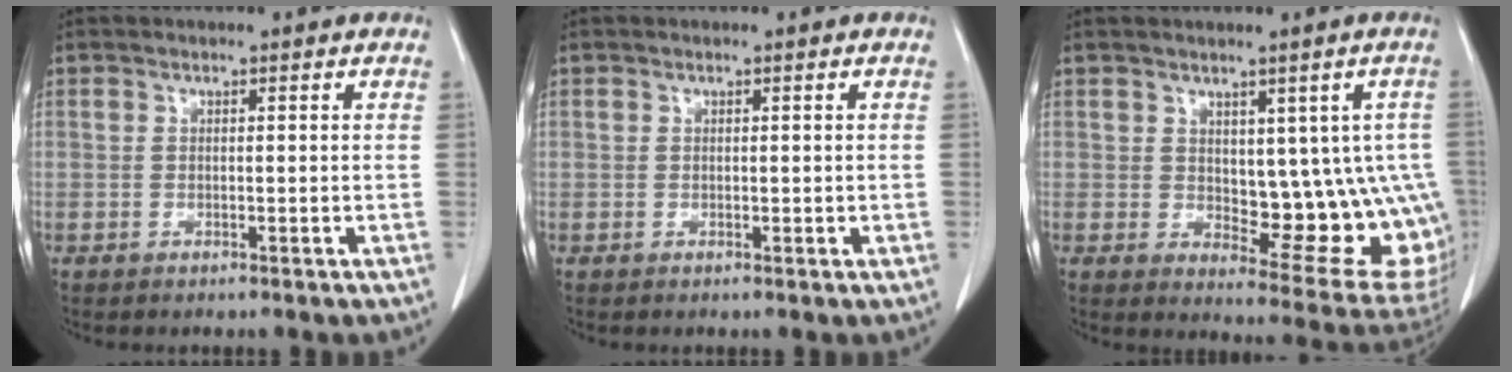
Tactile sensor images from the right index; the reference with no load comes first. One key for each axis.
{"total": 0.6, "fx": 0.0, "fy": 0.4, "fz": 0.5, "tx": -0.007, "ty": 0.000, "tz": 0.003}
{"total": 13.3, "fx": 0.3, "fy": 6.1, "fz": 11.8, "tx": -0.115, "ty": 0.001, "tz": 0.021}